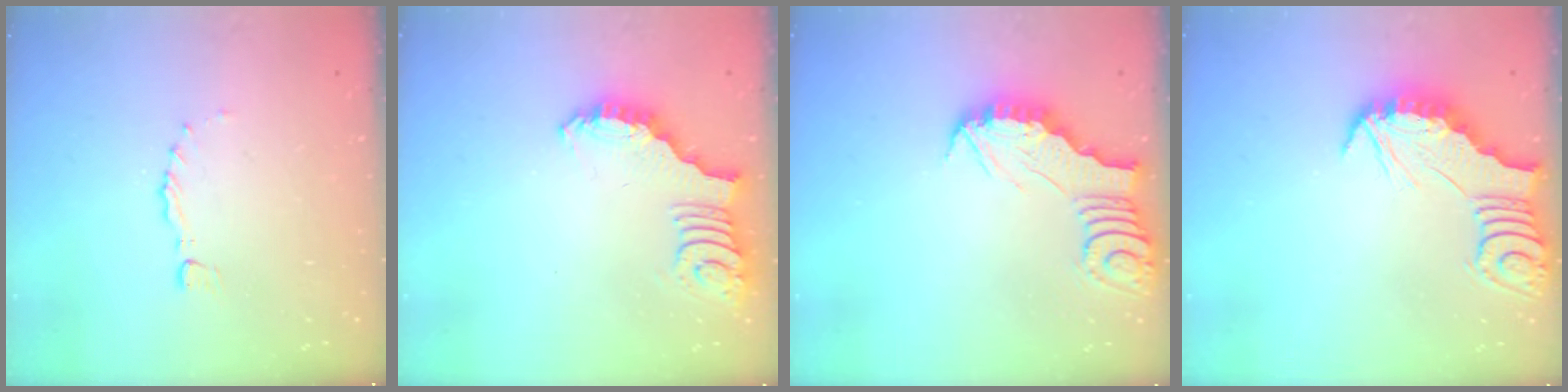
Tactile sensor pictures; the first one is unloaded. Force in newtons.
{"total": 2.7, "press": 2.7, "slide": 0.5}
{"total": 3.4, "press": 3.4, "slide": 0.3}
{"total": 2.8, "press": 2.8, "slide": 0.3}